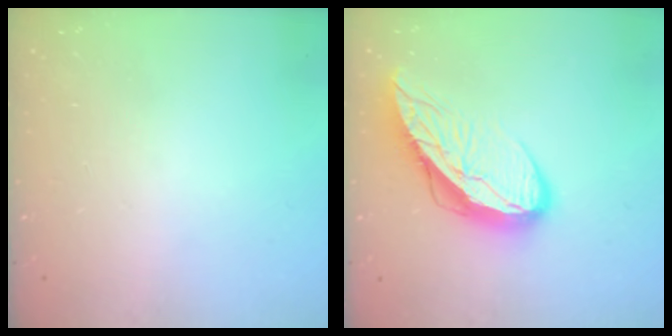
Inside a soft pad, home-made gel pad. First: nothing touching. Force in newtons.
{"total": 13.0, "press": 13.0, "slide": 1.2}